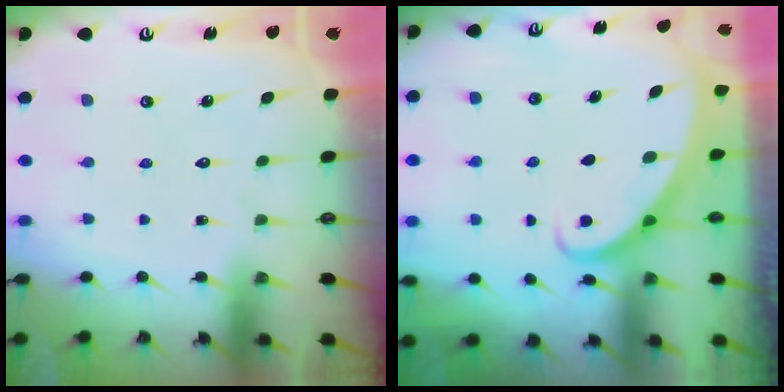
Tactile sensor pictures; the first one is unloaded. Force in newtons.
{"total": 2.9, "press": 2.9, "slide": 0.2}